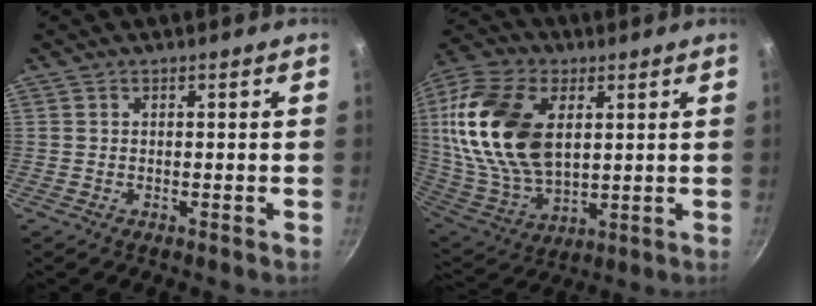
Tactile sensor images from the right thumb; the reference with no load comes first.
{"total": 23.4, "force": [5.5, 14.4, 17.7], "torque": [-0.338, -0.016, 0.106]}